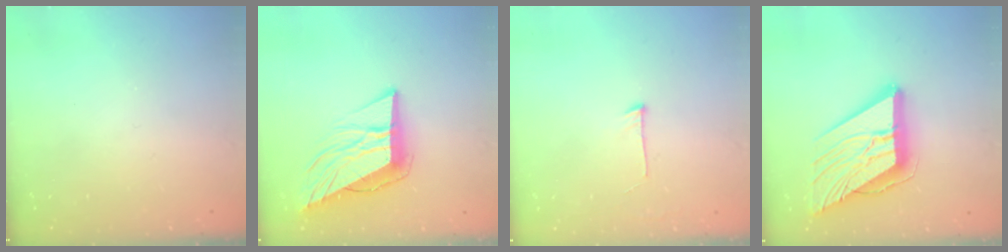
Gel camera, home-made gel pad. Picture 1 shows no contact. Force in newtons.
{"total": 12.7, "press": 12.2, "slide": 3.4}
{"total": 5.5, "press": 5.5, "slide": 0.5}
{"total": 24.5, "press": 24.3, "slide": 3.0}